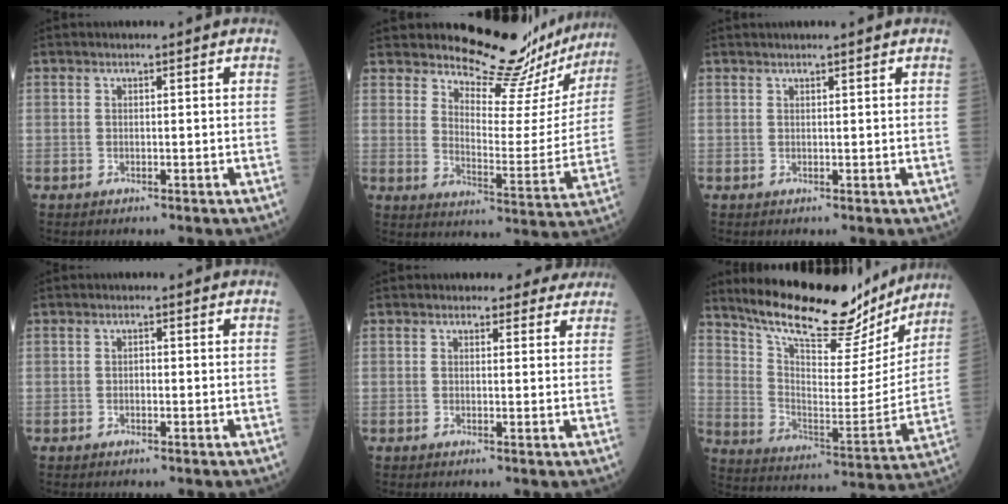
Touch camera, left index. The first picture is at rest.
{"total": 17.9, "force": [17.1, 2.9, 4.7], "torque": [-0.051, -0.096, 0.203]}
{"total": 2.9, "force": [2.5, 0.0, 1.4], "torque": [-0.009, 0.021, 0.036]}
{"total": 0.5, "force": [-0.2, 0.3, 0.4], "torque": [0.000, 0.001, -0.005]}
{"total": 4.1, "force": [3.7, 1.8, 0.1], "torque": [0.021, -0.003, 0.027]}
{"total": 22.6, "force": [19.4, 5.6, 10.2], "torque": [-0.160, -0.013, 0.292]}